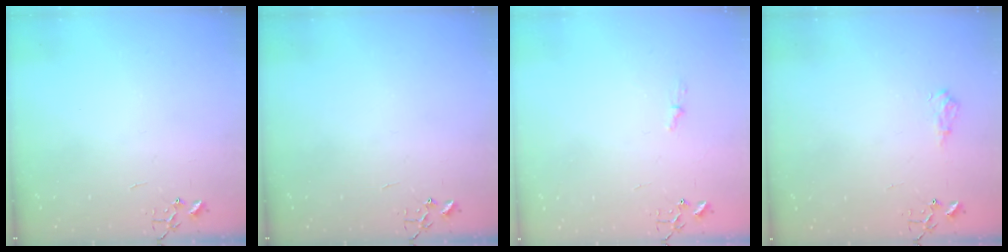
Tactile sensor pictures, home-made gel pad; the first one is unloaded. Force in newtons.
{"total": 0.0}
{"total": 3.8, "press": 3.7, "slide": 0.5}
{"total": 7.4, "press": 7.4, "slide": 0.9}